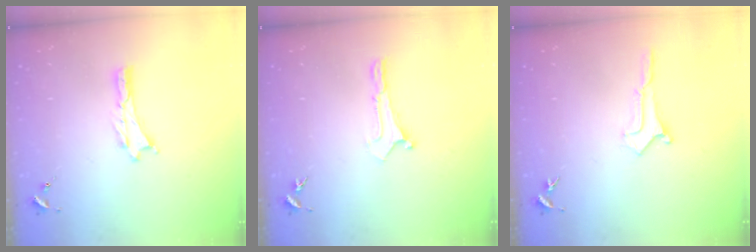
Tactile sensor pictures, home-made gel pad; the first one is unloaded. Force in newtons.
{"total": 0.0}
{"total": 0.0}